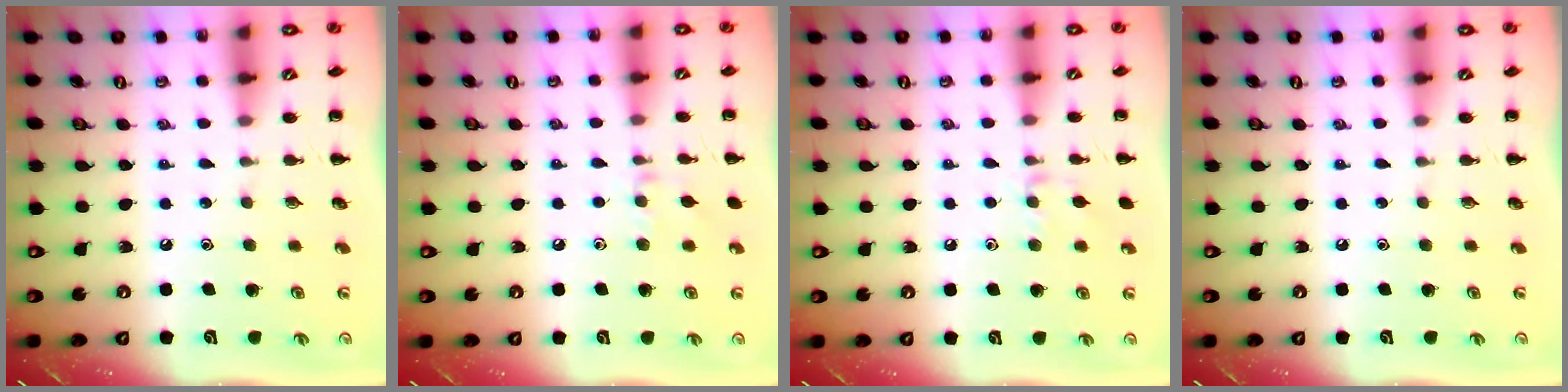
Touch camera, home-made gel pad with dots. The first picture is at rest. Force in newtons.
{"total": 6.6, "press": 6.5, "slide": 1.3}
{"total": 6.5, "press": 6.4, "slide": 1.3}
{"total": 0.0}